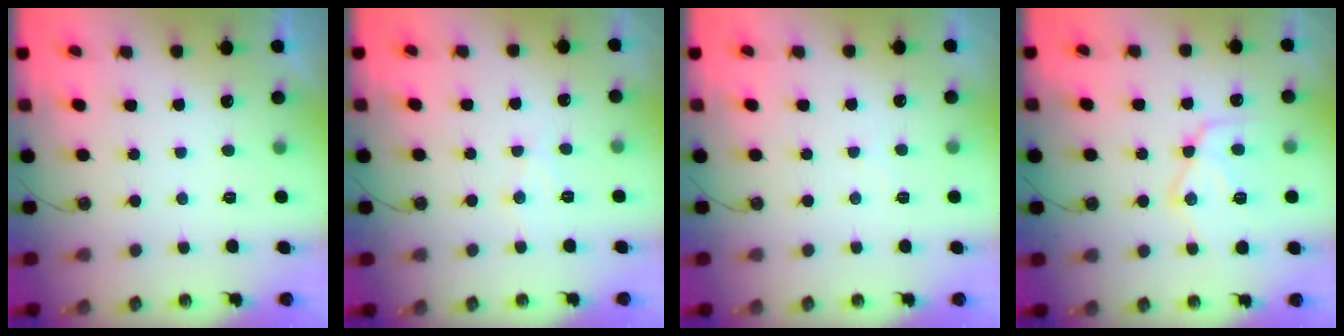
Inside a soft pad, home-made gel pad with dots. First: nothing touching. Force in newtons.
{"total": 6.1, "press": 6.0, "slide": 0.4}
{"total": 4.1, "press": 4.1, "slide": 0.7}
{"total": 13.5, "press": 13.4, "slide": 1.2}